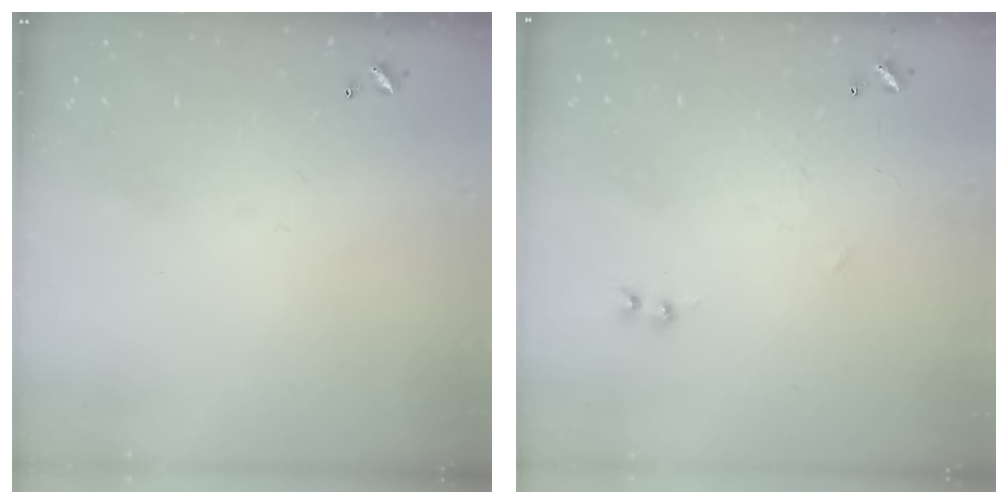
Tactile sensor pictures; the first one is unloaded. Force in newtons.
{"total": 1.1, "press": 0.9, "slide": 0.6}